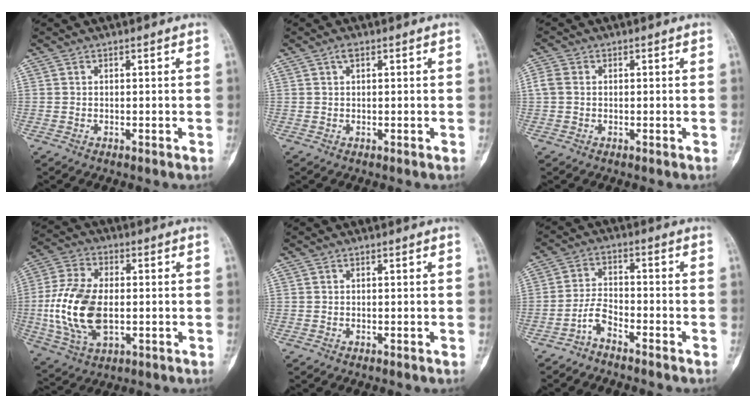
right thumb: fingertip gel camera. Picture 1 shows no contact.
{"total": 1.2, "force": [0.6, 0.5, 0.9], "torque": [-0.018, 0.005, 0.010]}
{"total": 2.5, "force": [0.1, 2.0, 1.5], "torque": [-0.038, 0.007, -0.002]}
{"total": 15.7, "force": [-1.3, 9.1, 12.7], "torque": [-0.262, 0.000, -0.020]}
{"total": 0.0}
{"total": 3.2, "force": [-2.6, 0.9, 1.6], "torque": [-0.033, 0.026, -0.053]}